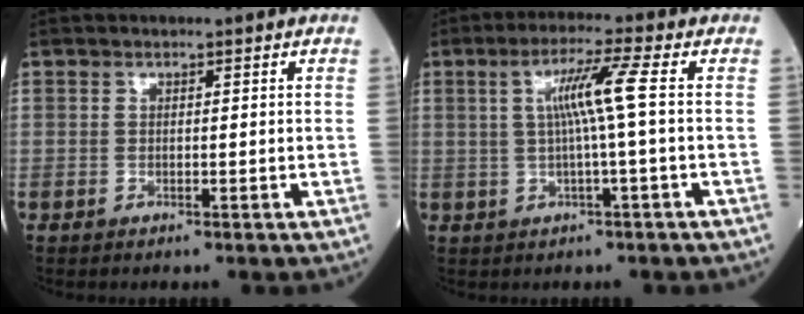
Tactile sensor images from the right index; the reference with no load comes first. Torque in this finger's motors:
{"motor_torque": [0.80, 0.23, 0.50, 0.14]}